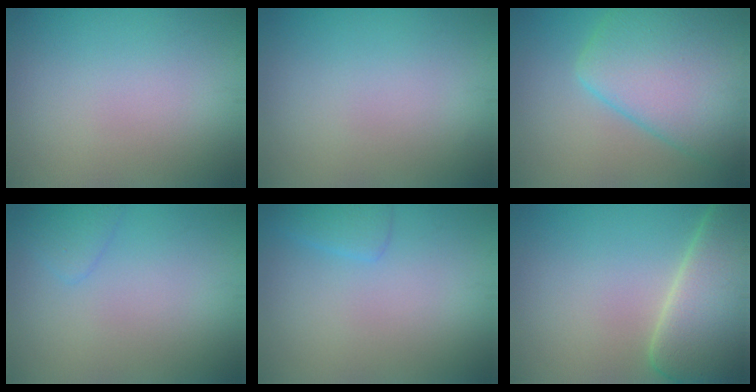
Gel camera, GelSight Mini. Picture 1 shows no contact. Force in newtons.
{"total": 0.0}
{"total": 8.8, "press": 8.8, "slide": 0.3}
{"total": 1.4, "press": 1.4, "slide": 0.1}
{"total": 1.8, "press": 1.8, "slide": 0.2}
{"total": 9.4, "press": 9.4, "slide": 0.6}